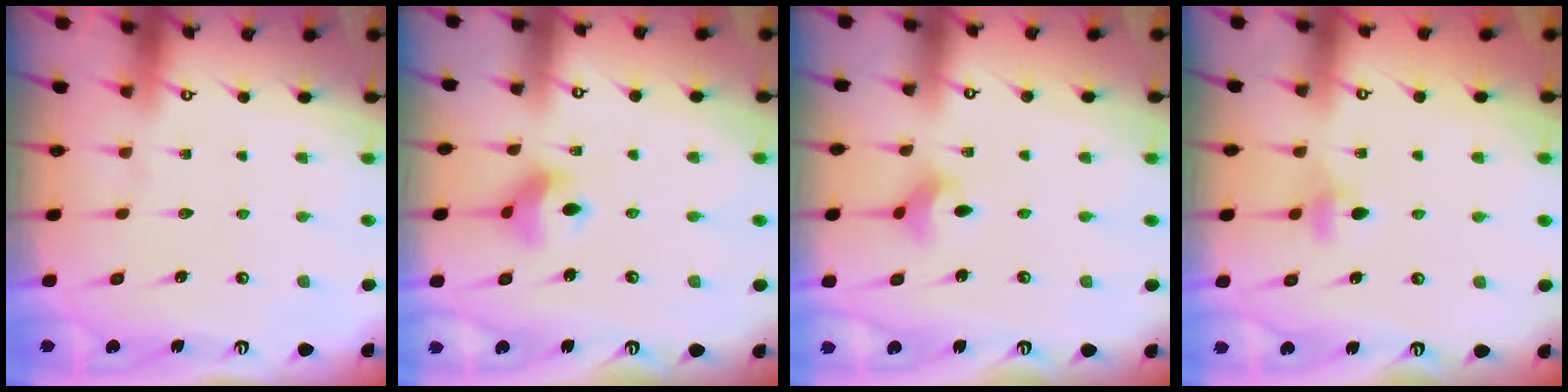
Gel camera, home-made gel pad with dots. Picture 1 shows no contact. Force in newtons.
{"total": 8.8, "press": 8.5, "slide": 2.2}
{"total": 4.1, "press": 4.0, "slide": 0.8}
{"total": 3.4, "press": 3.3, "slide": 0.8}